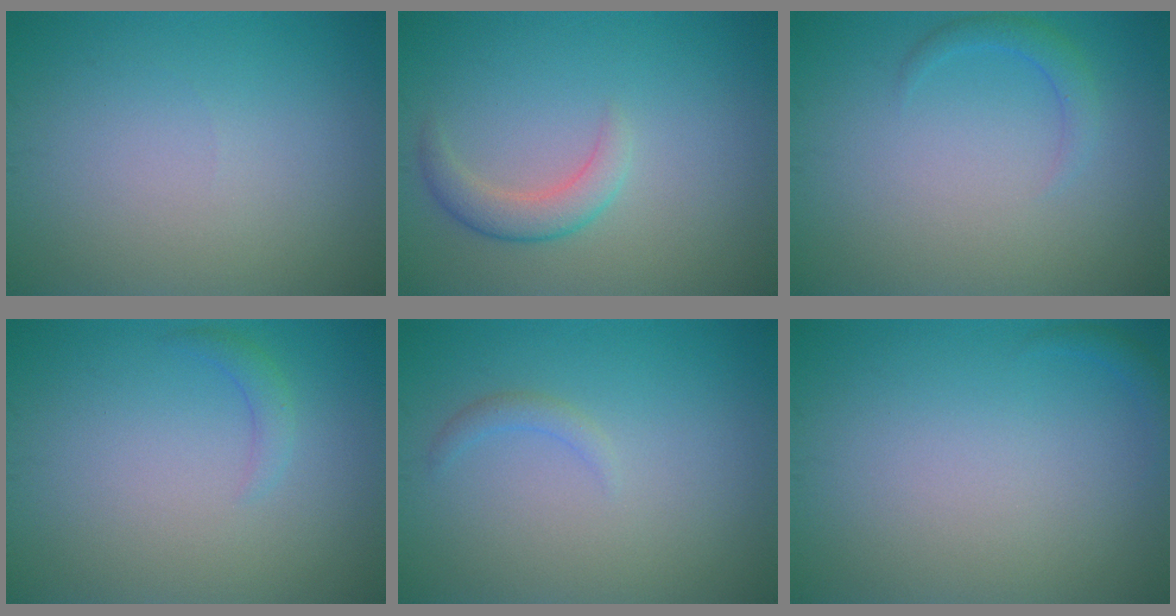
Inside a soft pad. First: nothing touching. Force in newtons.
{"total": 2.5, "press": 2.5, "slide": 0.2}
{"total": 1.5, "press": 1.5, "slide": 0.1}
{"total": 1.3, "press": 1.3, "slide": 0.1}
{"total": 1.0, "press": 1.0, "slide": 0.2}
{"total": 0.7, "press": 0.7, "slide": 0.1}